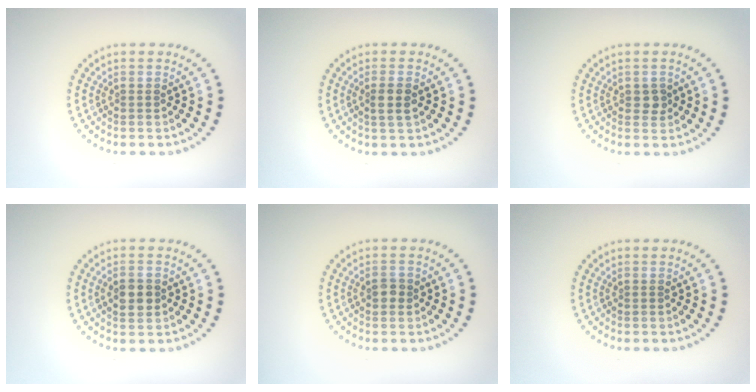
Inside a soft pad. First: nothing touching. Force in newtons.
{"total": 1.8, "press": 1.7, "slide": 0.7}
{"total": 1.2, "press": 1.2, "slide": 0.2}
{"total": 2.8, "press": 2.8, "slide": 0.1}
{"total": 1.3, "press": 1.3, "slide": 0.1}
{"total": 0.0}